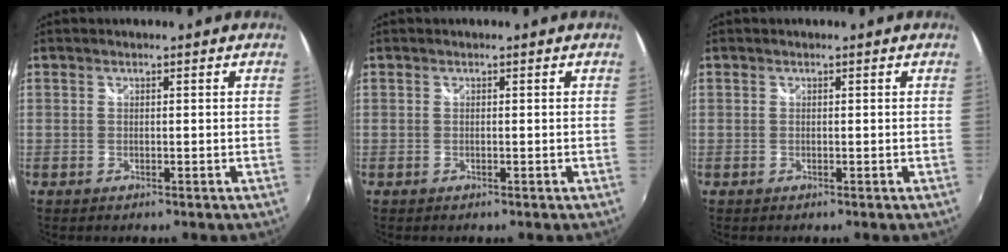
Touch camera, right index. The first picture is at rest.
{"total": 0.0}
{"total": 0.0}